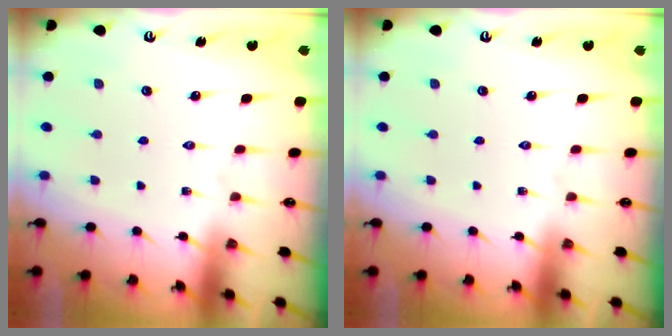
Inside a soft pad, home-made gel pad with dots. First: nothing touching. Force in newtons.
{"total": 0.0}